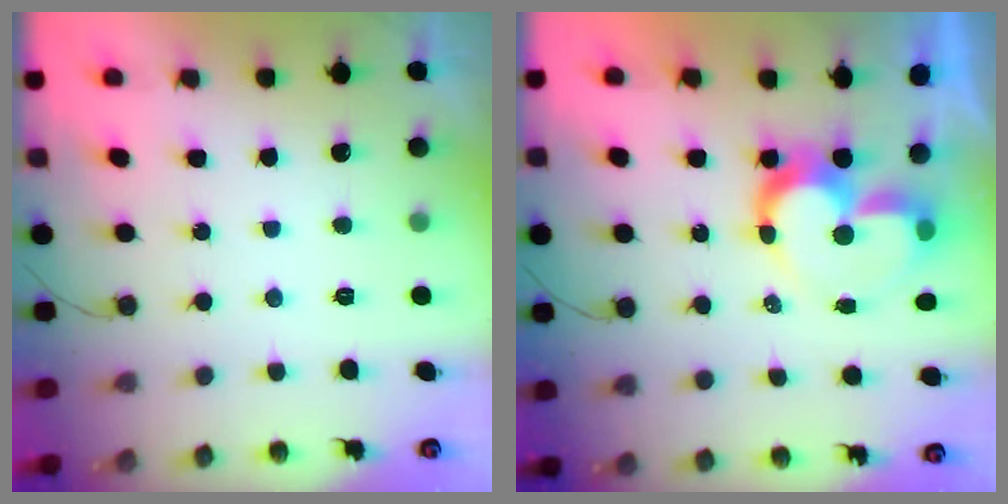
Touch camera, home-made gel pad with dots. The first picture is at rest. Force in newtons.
{"total": 10.7, "press": 10.7, "slide": 1.2}